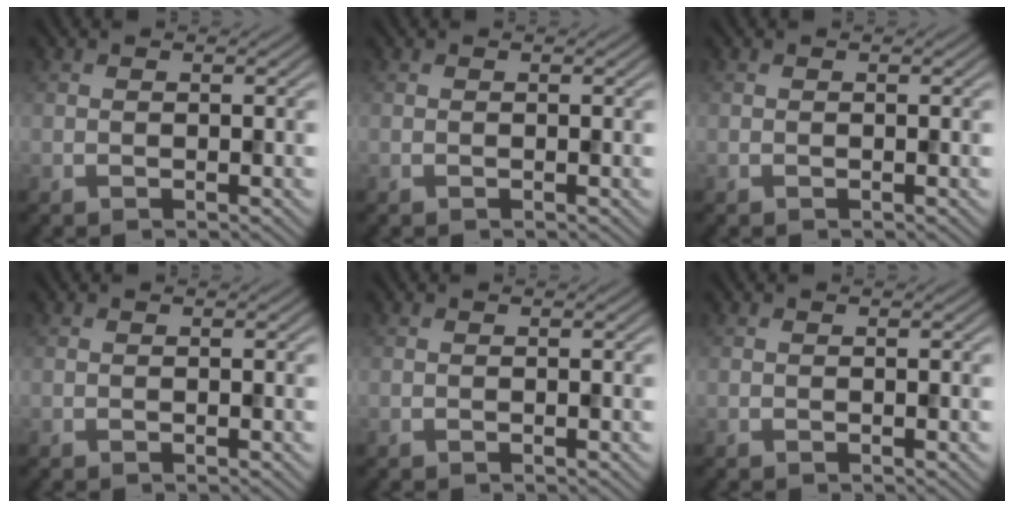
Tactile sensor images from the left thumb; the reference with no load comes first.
{"total": 0.0}
{"total": 0.0}
{"total": 0.0}
{"total": 0.0}
{"total": 0.0}